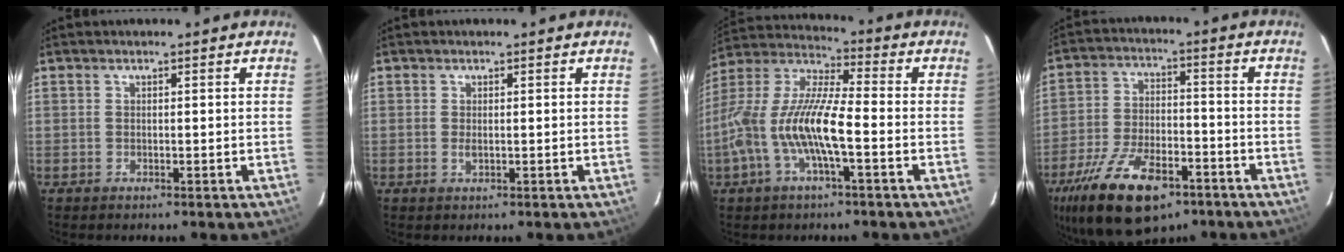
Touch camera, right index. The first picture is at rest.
{"total": 1.2, "force": [-0.2, 0.4, 1.1], "torque": [-0.023, -0.001, -0.003]}
{"total": 15.7, "force": [-4.4, 3.4, 14.7], "torque": [-0.293, -0.005, -0.089]}
{"total": 20.1, "force": [-12.6, 9.1, 12.8], "torque": [-0.268, -0.028, -0.208]}